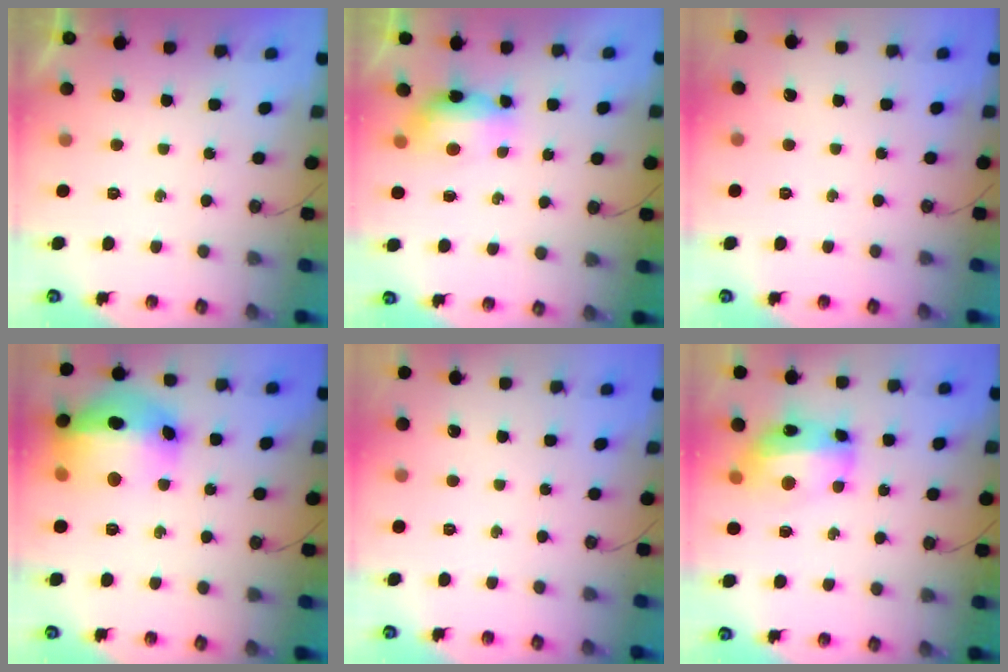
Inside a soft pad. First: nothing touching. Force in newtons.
{"total": 7.5, "press": 7.4, "slide": 1.0}
{"total": 0.0}
{"total": 21.2, "press": 21.1, "slide": 2.0}
{"total": 0.0}
{"total": 12.4, "press": 12.3, "slide": 1.5}